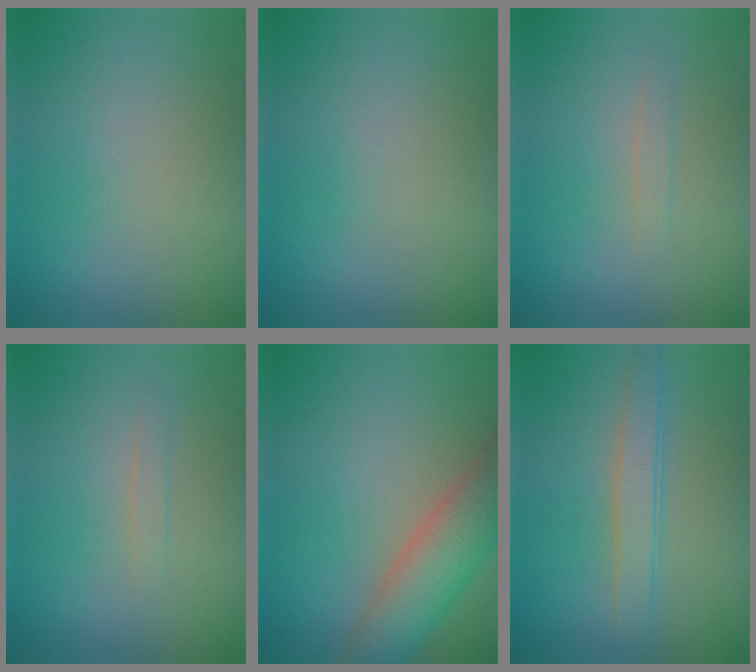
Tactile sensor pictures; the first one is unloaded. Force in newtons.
{"total": 0.0}
{"total": 0.7, "press": 0.7, "slide": 0.0}
{"total": 0.7, "press": 0.7, "slide": 0.0}
{"total": 7.1, "press": 7.0, "slide": 0.7}
{"total": 2.5, "press": 2.5, "slide": 0.1}